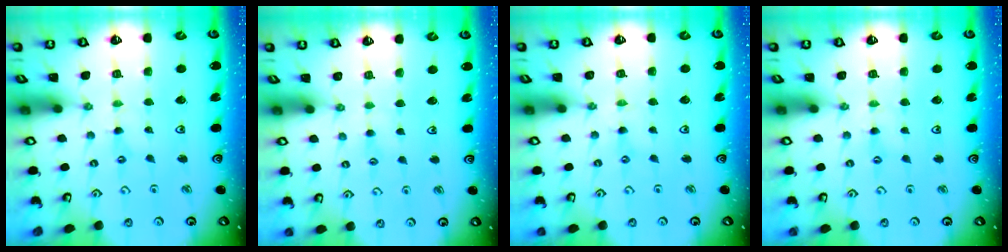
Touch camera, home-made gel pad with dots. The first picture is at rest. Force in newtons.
{"total": 2.0, "press": 1.9, "slide": 0.4}
{"total": 0.0}
{"total": 1.8, "press": 1.7, "slide": 0.3}